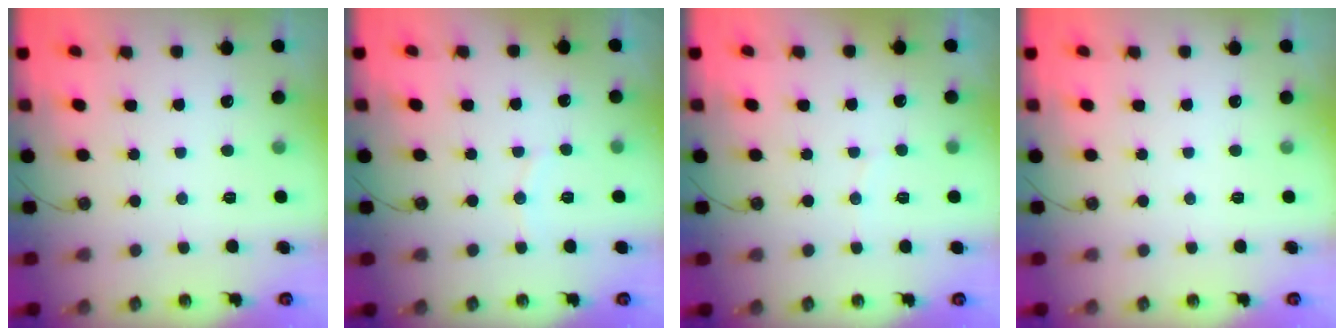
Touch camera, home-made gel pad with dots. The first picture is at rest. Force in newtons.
{"total": 4.4, "press": 4.3, "slide": 0.9}
{"total": 2.0, "press": 1.8, "slide": 1.0}
{"total": 0.0}